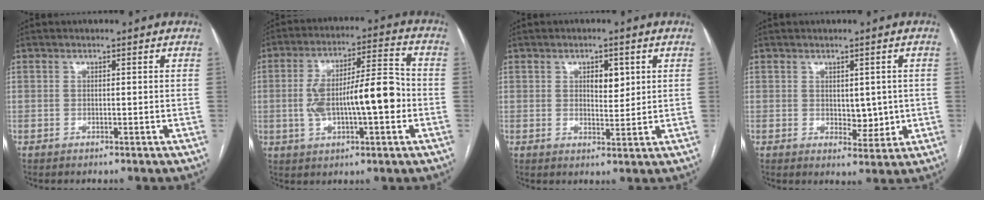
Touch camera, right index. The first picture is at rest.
{"total": 13.5, "force": [-1.7, 3.4, 12.9], "torque": [-0.227, 0.027, -0.023]}
{"total": 3.7, "force": [1.4, 1.8, 2.9], "torque": [-0.041, 0.000, 0.022]}
{"total": 4.1, "force": [0.1, 2.3, 3.4], "torque": [-0.040, -0.005, 0.010]}